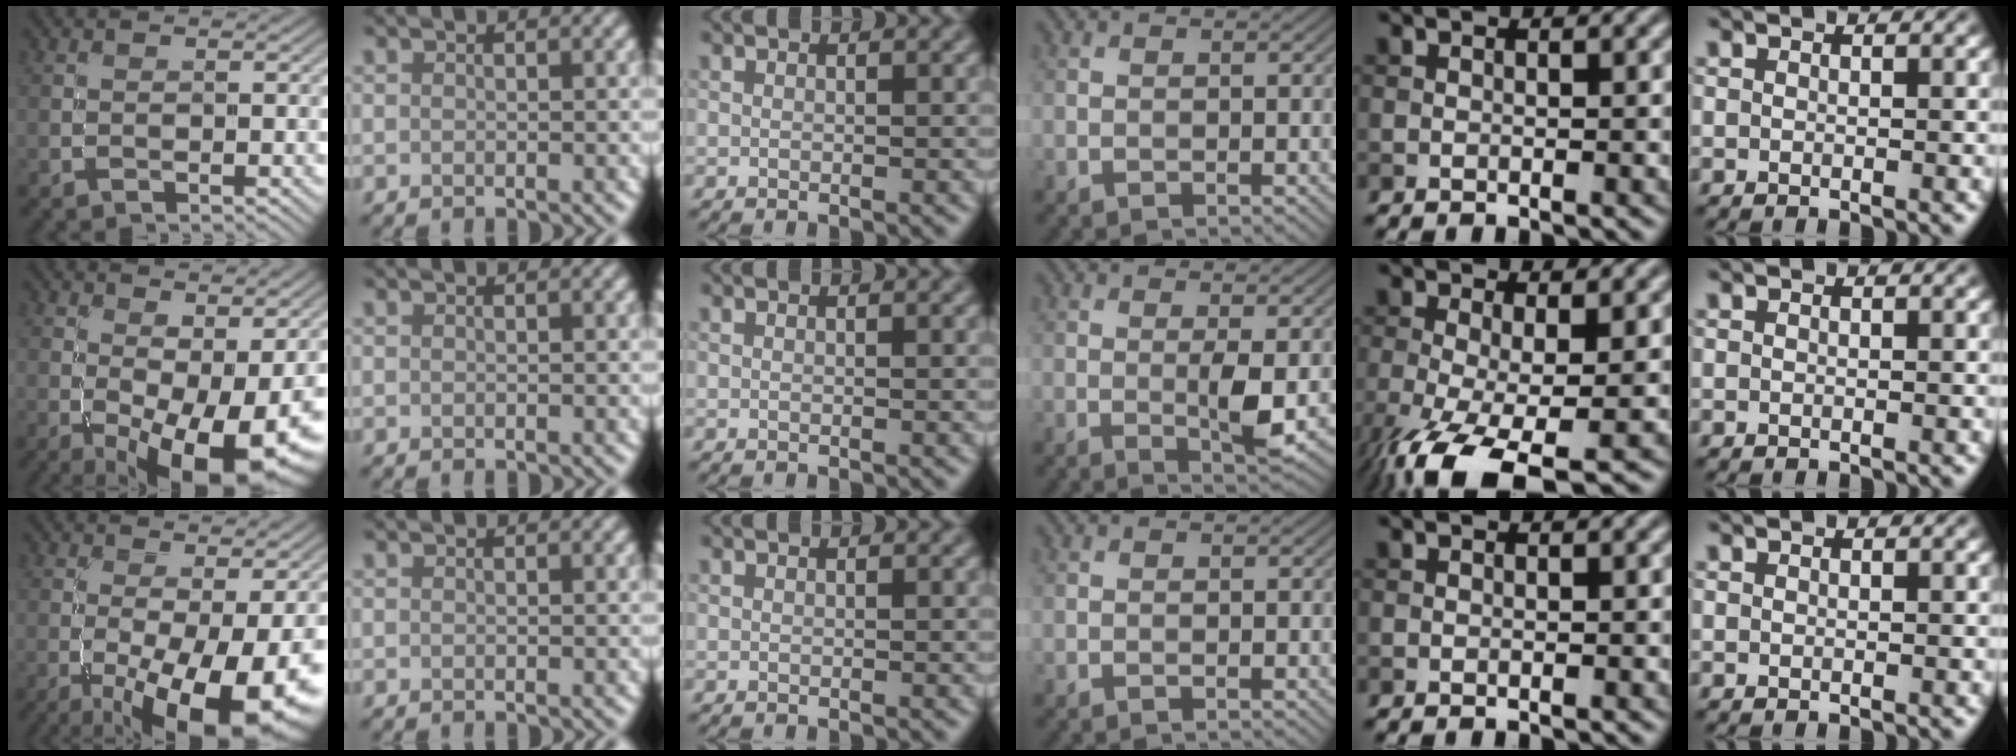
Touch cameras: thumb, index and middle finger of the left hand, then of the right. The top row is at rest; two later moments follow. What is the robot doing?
{"motion": "screw", "object": "medicine bottle"}